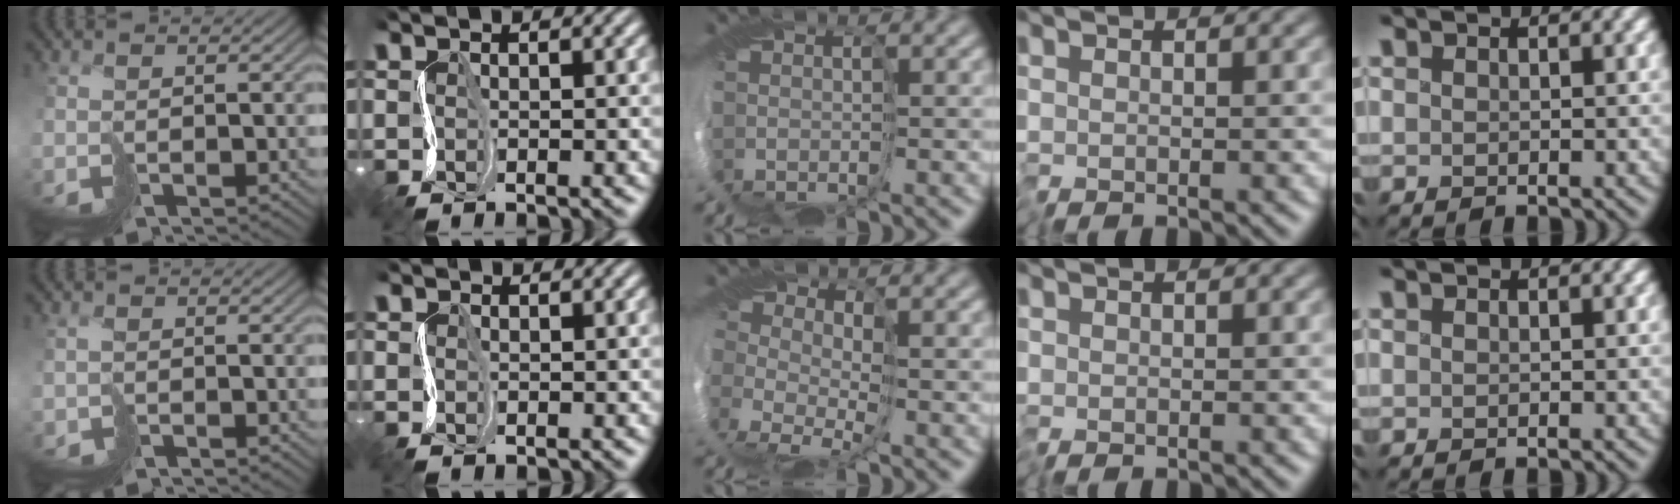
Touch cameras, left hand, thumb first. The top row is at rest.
{"thumb": {"total": 1.5, "force": [-0.8, 0.9, 0.8], "torque": [-0.021, 0.000, -0.019]}, "index": {"total": 0.8, "force": [0.0, 0.0, -0.8], "torque": [0.007, 0.001, -0.007]}, "middle": {"total": 2.7, "force": [-0.2, 1.4, 2.3], "torque": [-0.045, -0.004, 0.001]}}